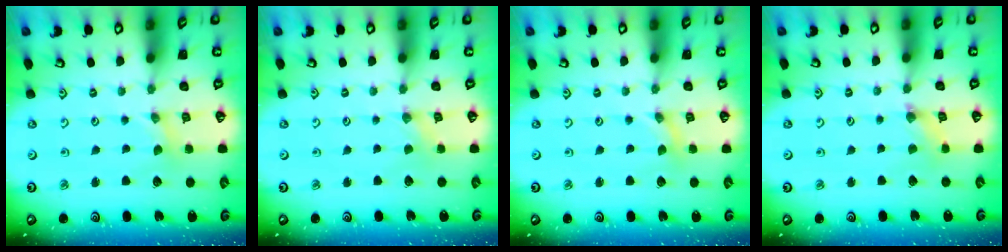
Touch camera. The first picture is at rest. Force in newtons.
{"total": 0.5, "press": 0.5, "slide": 0.1}
{"total": 0.0}
{"total": 1.3, "press": 1.3, "slide": 0.3}